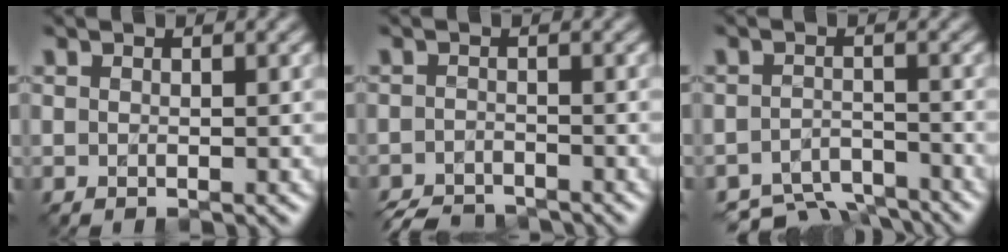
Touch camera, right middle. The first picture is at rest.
{"total": 4.3, "force": [-4.2, 0.6, 0.8], "torque": [-0.010, -0.015, -0.075]}
{"total": 5.6, "force": [-5.3, 1.4, 1.2], "torque": [-0.023, -0.020, -0.087]}